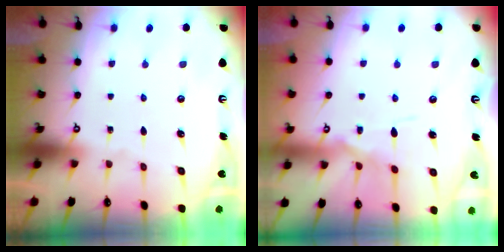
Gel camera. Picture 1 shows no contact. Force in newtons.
{"total": 9.6, "press": 9.6, "slide": 0.9}